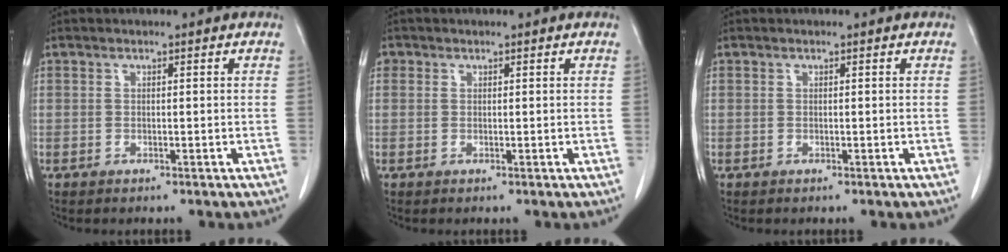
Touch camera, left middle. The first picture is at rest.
{"total": 1.0, "force": [0.4, 0.9, 0.2], "torque": [0.003, 0.006, 0.006]}
{"total": 0.0}